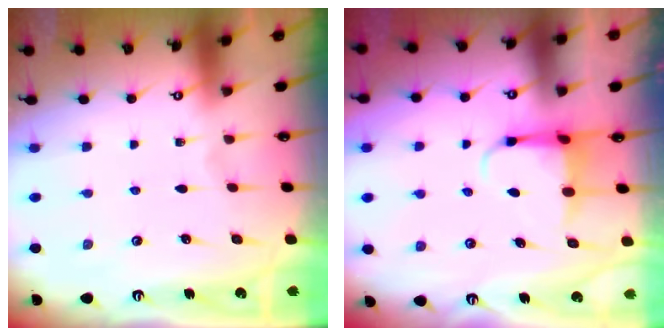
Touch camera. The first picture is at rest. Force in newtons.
{"total": 4.3, "press": 4.2, "slide": 0.7}